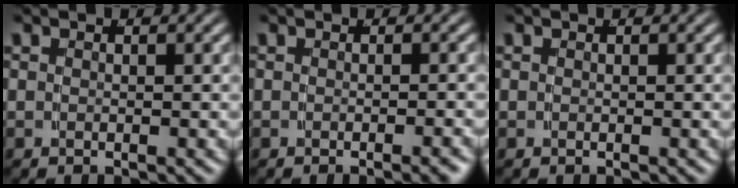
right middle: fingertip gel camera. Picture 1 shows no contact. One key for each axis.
{"total": 1.1, "fx": -0.9, "fy": 0.0, "fz": 0.7, "tx": -0.007, "ty": 0.004, "tz": -0.016}
{"total": 0.0}